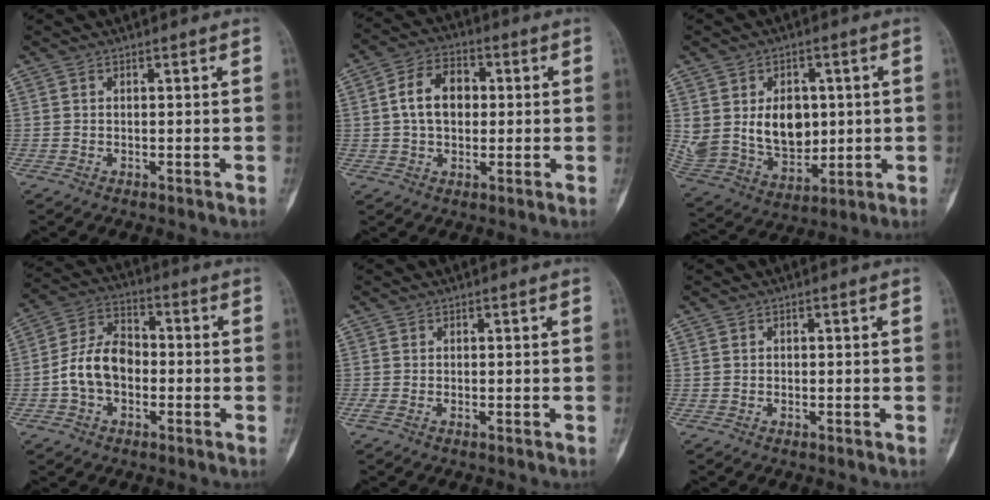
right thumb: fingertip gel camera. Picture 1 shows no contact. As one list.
[{"total": 9.5, "force": [0.8, 6.6, 6.7], "torque": [-0.099, 0.017, 0.009]}, {"total": 14.7, "force": [2.1, 10.6, 9.9], "torque": [-0.137, -0.015, 0.058]}, {"total": 10.4, "force": [-1.9, 7.3, 7.2], "torque": [-0.124, 0.035, -0.045]}, {"total": 0.0}, {"total": 0.0}]